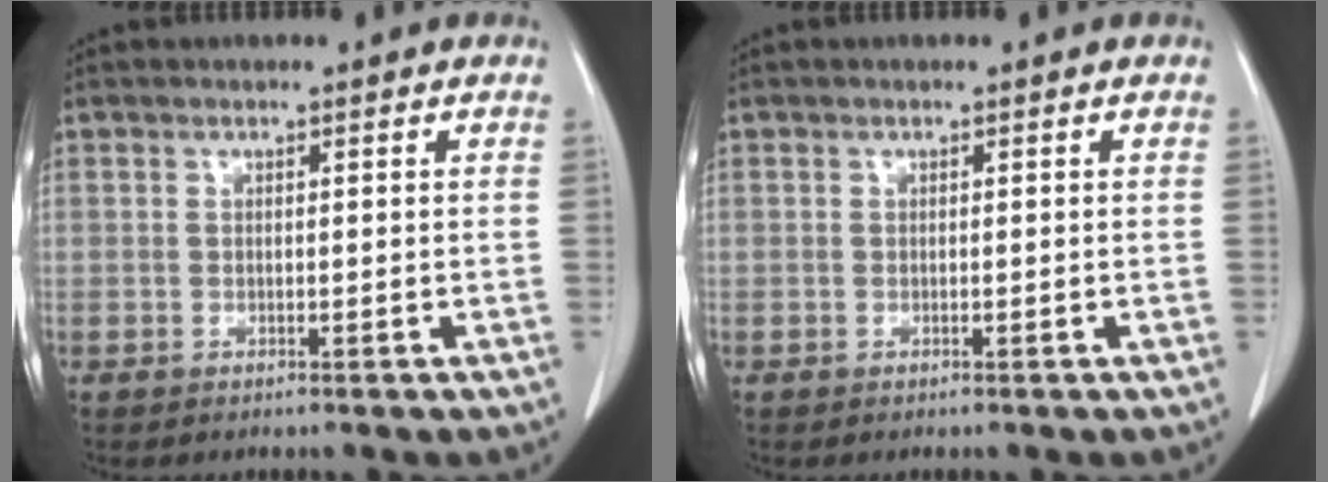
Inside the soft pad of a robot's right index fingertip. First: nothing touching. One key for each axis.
{"total": 0.0}